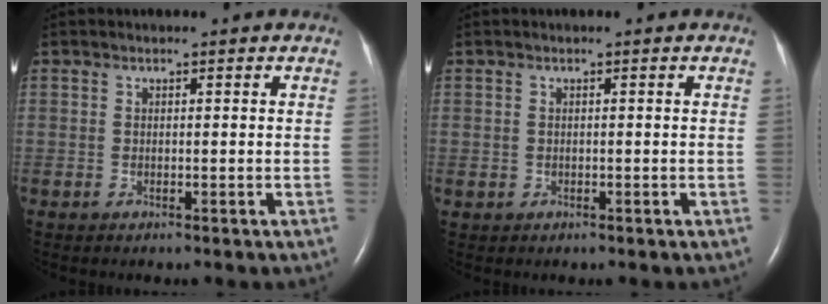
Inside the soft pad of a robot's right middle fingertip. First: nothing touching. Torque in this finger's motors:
{"motor_torque": [0.34, -0.14, 0.31, 0.03]}